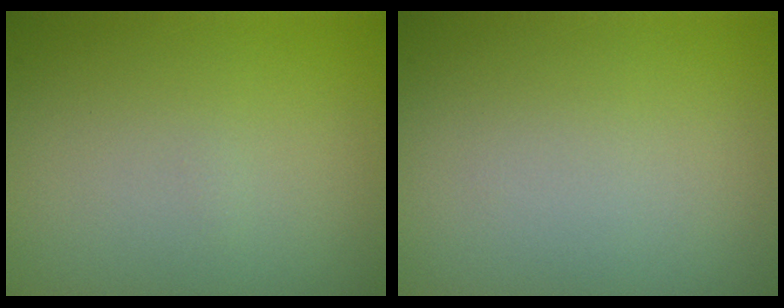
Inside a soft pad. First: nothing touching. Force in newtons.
{"total": 0.0}